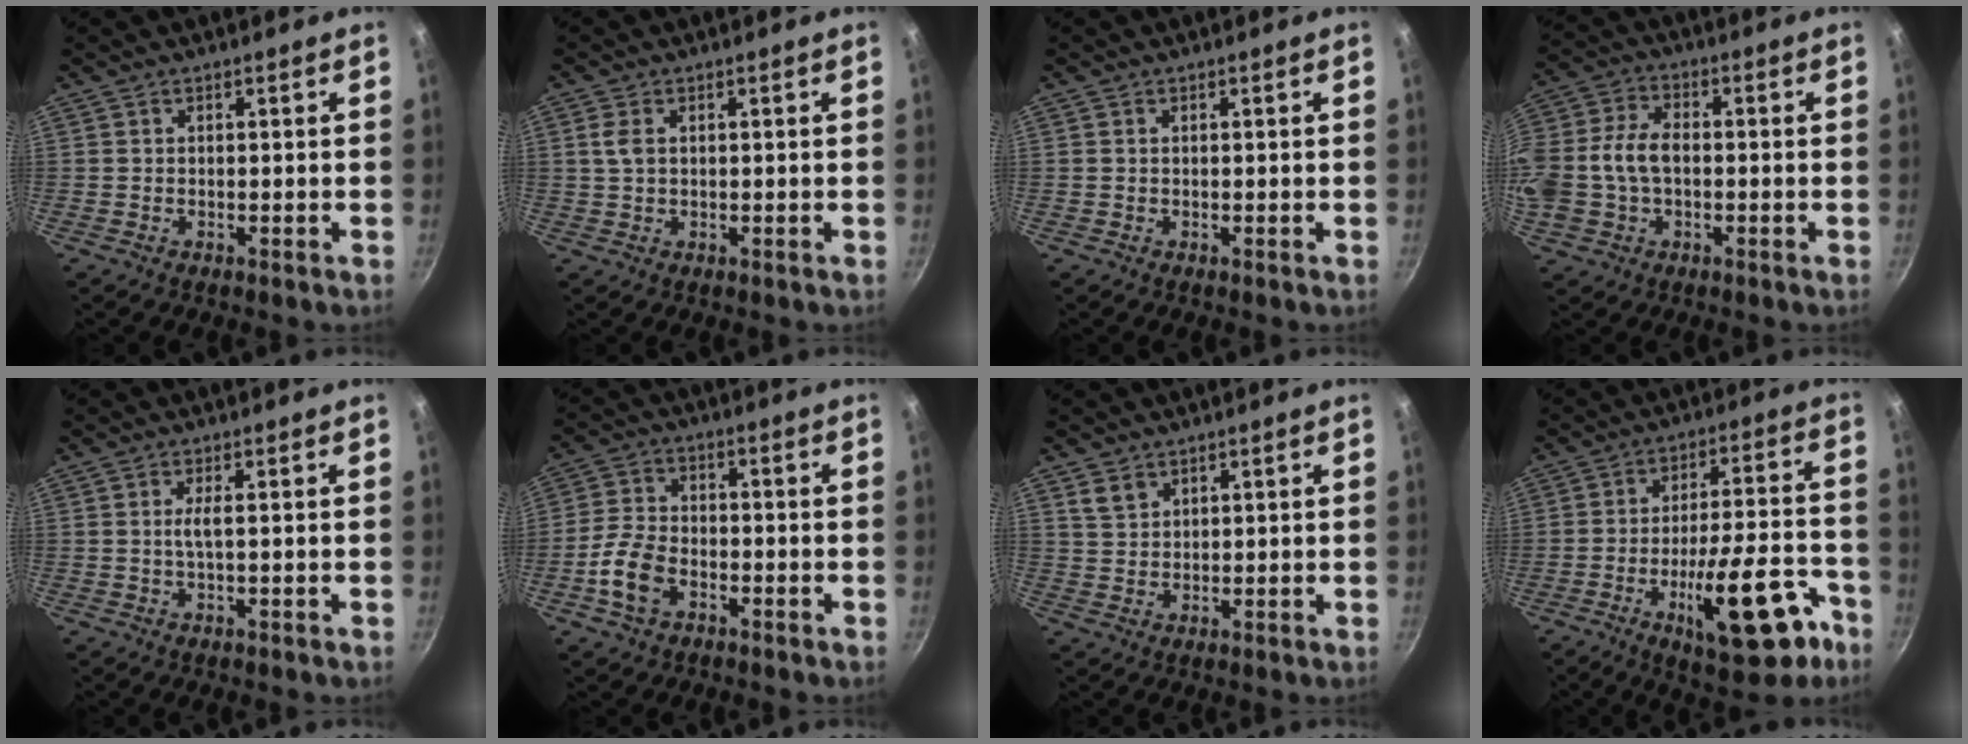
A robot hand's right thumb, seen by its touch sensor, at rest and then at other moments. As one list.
[{"total": 3.1, "force": [0.6, 2.0, 2.3], "torque": [-0.047, 0.003, 0.012]}, {"total": 0.0}, {"total": 12.5, "force": [-1.1, 8.6, 9.1], "torque": [-0.186, 0.031, -0.029]}, {"total": 2.8, "force": [0.2, 0.3, 2.8], "torque": [-0.068, 0.000, 0.004]}, {"total": 7.8, "force": [-3.2, 5.1, 5.1], "torque": [-0.094, 0.023, -0.068]}, {"total": 3.4, "force": [2.1, 2.3, 1.5], "torque": [-0.017, -0.005, 0.044]}, {"total": 19.0, "force": [-8.9, 6.8, 15.4], "torque": [-0.191, 0.053, -0.120]}]